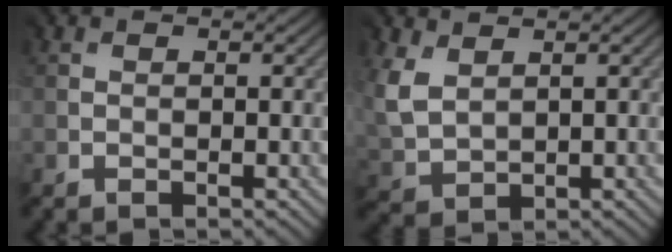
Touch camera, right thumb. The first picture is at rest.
{"total": 4.7, "force": [3.1, 3.1, 1.5], "torque": [-0.072, 0.008, 0.068]}